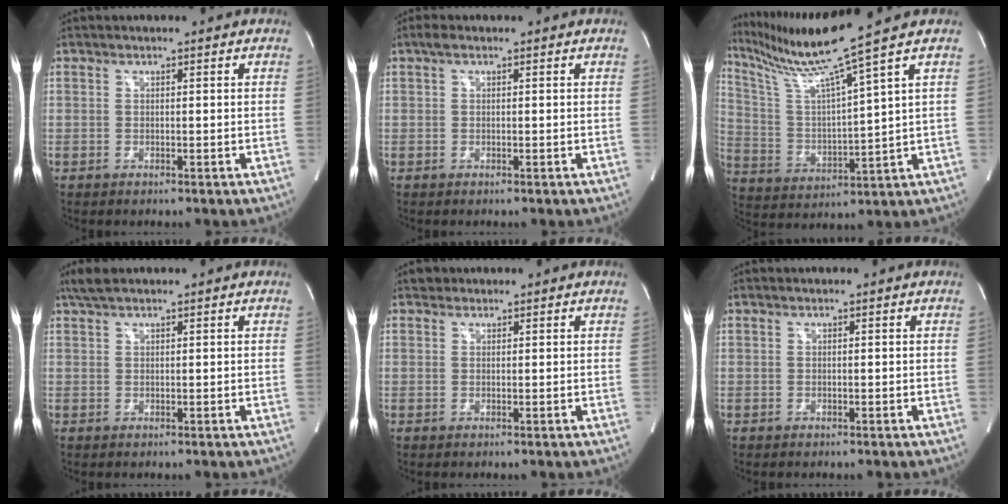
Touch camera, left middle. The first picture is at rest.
{"total": 1.0, "force": [0.5, 0.4, 0.7], "torque": [-0.015, 0.012, 0.007]}
{"total": 12.8, "force": [10.0, -4.1, 6.7], "torque": [-0.131, -0.029, 0.194]}
{"total": 2.7, "force": [2.2, 0.5, 1.5], "torque": [-0.037, 0.019, 0.046]}
{"total": 1.0, "force": [0.8, 0.6, -0.1], "torque": [0.004, 0.006, 0.010]}
{"total": 0.0}